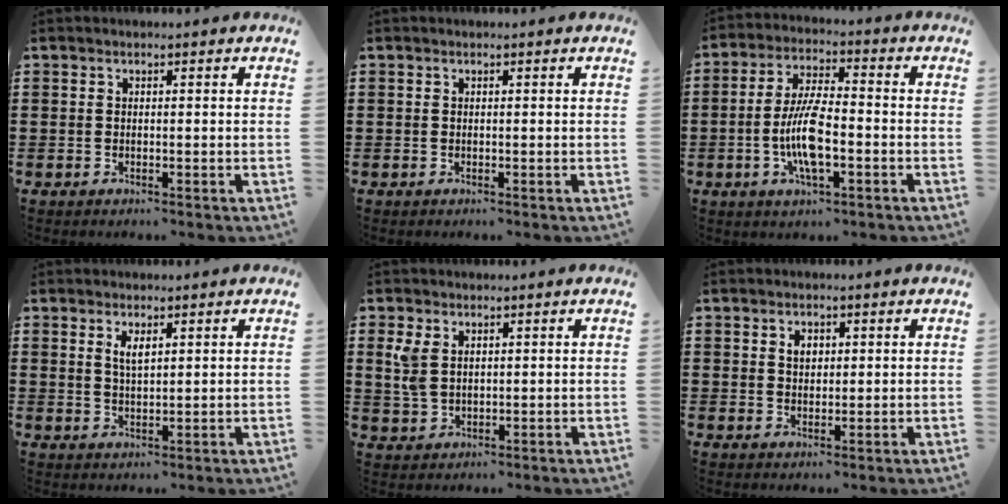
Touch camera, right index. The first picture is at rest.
{"total": 0.0}
{"total": 8.8, "force": [-2.2, 2.6, 8.1], "torque": [-0.178, -0.013, -0.045]}
{"total": 2.3, "force": [1.3, 0.7, 1.7], "torque": [-0.037, 0.002, 0.023]}
{"total": 3.8, "force": [1.6, 2.3, 2.5], "torque": [-0.065, 0.006, 0.027]}
{"total": 1.8, "force": [0.8, 1.2, 1.0], "torque": [-0.024, 0.007, 0.015]}